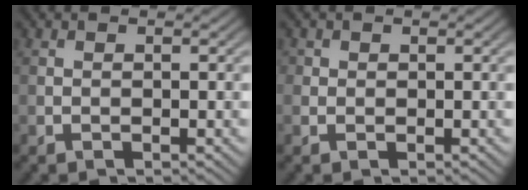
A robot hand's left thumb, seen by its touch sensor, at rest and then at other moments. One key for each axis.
{"total": 1.2, "fx": 0.4, "fy": 1.1, "fz": 0.2, "tx": -0.002, "ty": -0.002, "tz": 0.003}